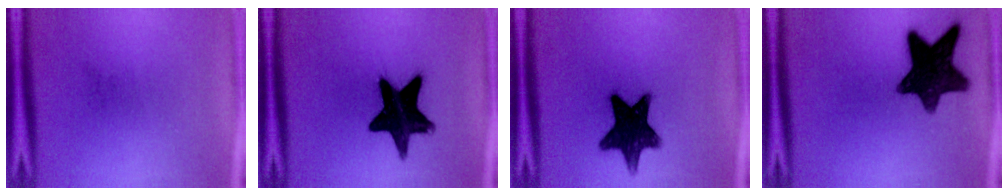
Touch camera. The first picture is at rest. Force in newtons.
{"total": 15.7}
{"total": 12.8}
{"total": 13.9}